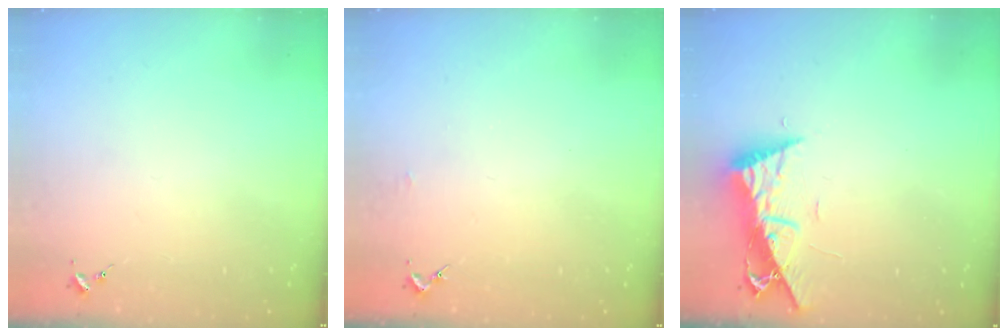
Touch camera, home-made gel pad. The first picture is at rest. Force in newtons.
{"total": 1.4, "press": 1.4, "slide": 0.1}
{"total": 9.7, "press": 9.7, "slide": 0.7}